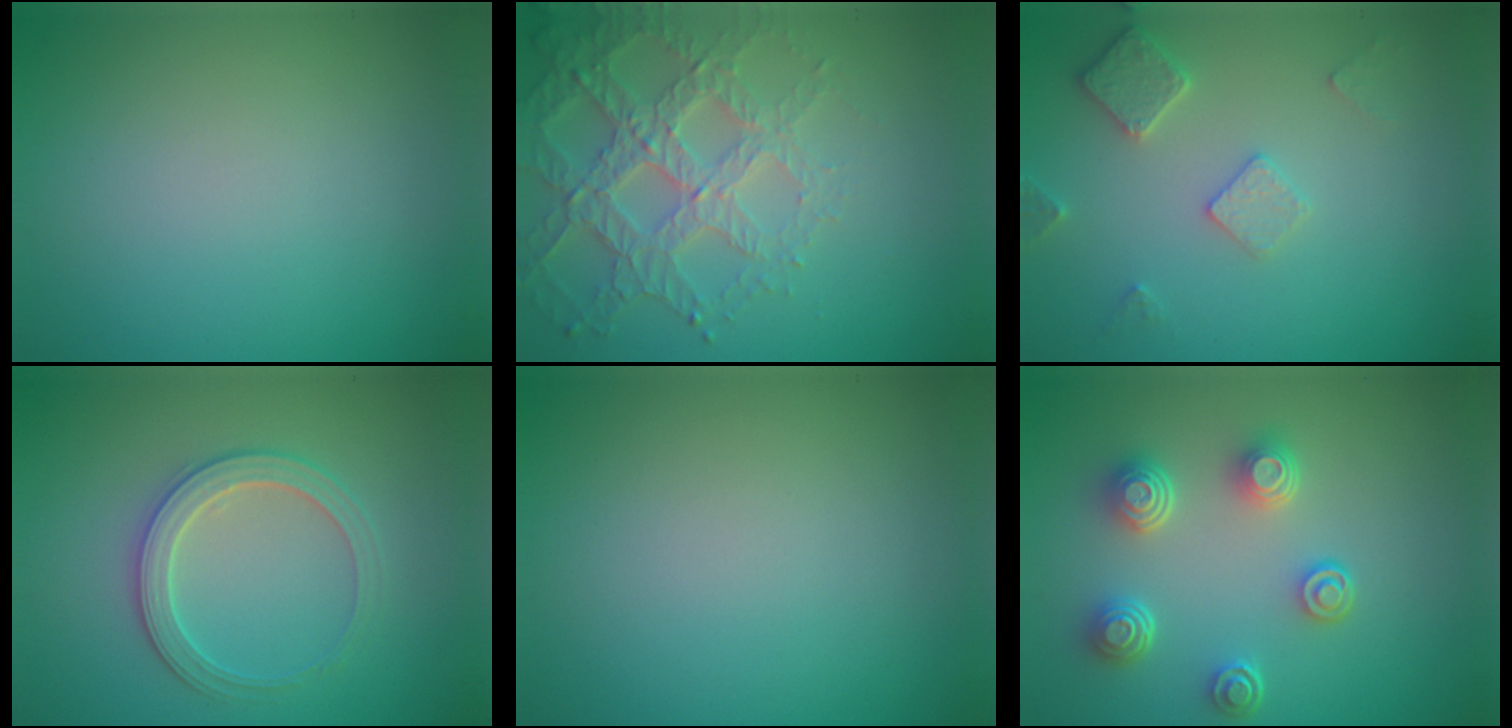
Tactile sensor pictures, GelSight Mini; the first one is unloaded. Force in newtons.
{"total": 5.1, "press": 4.3, "slide": 2.7}
{"total": 2.9, "press": 2.9, "slide": 0.4}
{"total": 2.8, "press": 2.8, "slide": 0.3}
{"total": 0.0}
{"total": 4.5, "press": 3.5, "slide": 2.8}